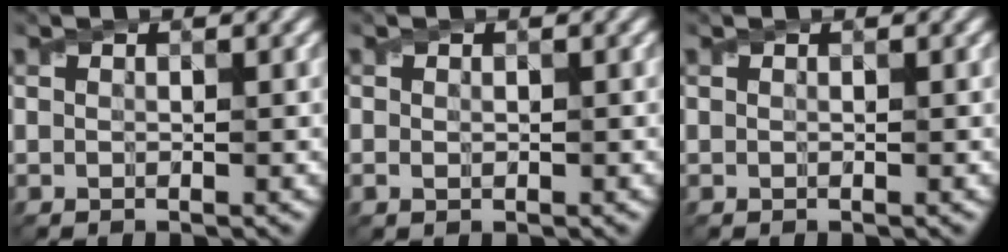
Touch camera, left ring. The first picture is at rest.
{"total": 1.0, "force": [0.0, 0.7, 0.7], "torque": [-0.011, -0.001, 0.000]}
{"total": 0.0}